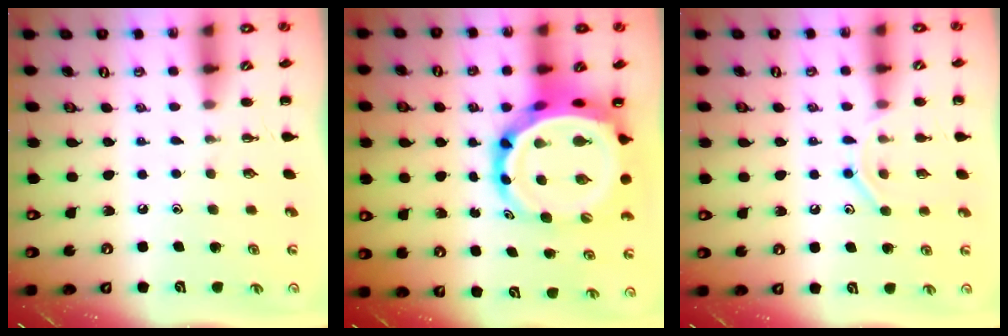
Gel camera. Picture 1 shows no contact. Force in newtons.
{"total": 12.7, "press": 12.2, "slide": 3.5}
{"total": 8.4, "press": 8.4, "slide": 1.0}